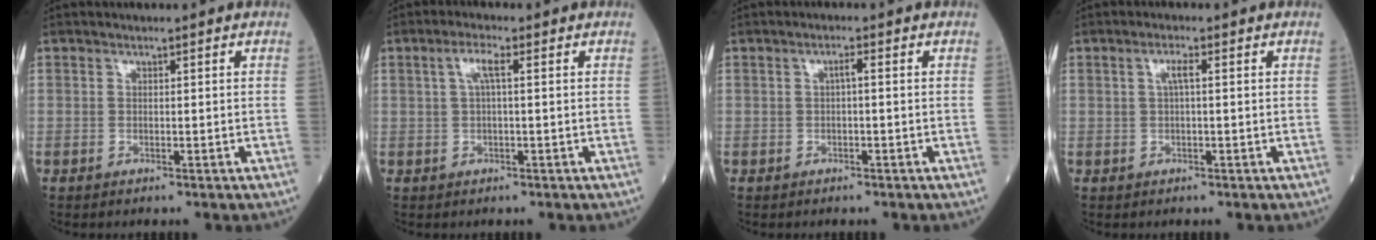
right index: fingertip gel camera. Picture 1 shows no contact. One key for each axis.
{"total": 2.9, "fx": 0.7, "fy": 0.4, "fz": 2.8, "tx": -0.060, "ty": 0.012, "tz": 0.014}
{"total": 1.2, "fx": 0.0, "fy": 0.1, "fz": 1.2, "tx": -0.019, "ty": 0.004, "tz": -0.001}
{"total": 1.9, "fx": 0.4, "fy": 0.3, "fz": 1.8, "tx": -0.036, "ty": 0.005, "tz": 0.006}